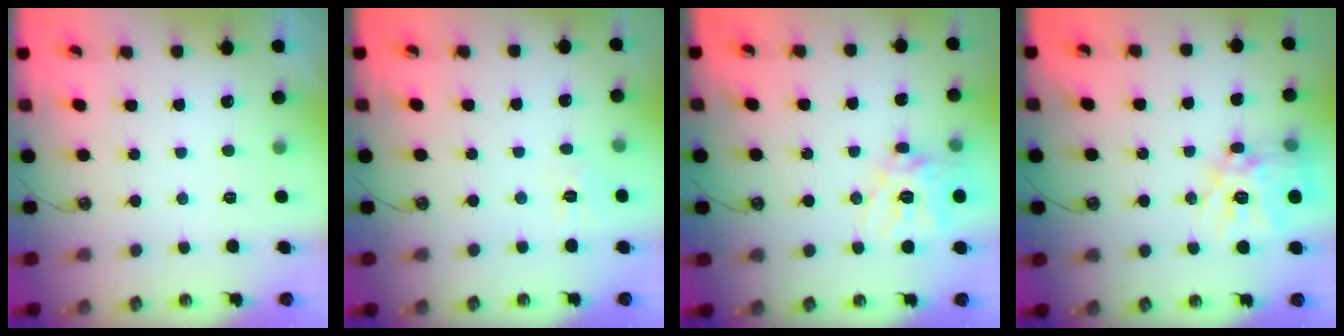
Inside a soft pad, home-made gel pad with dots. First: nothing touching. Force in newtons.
{"total": 4.1, "press": 4.1, "slide": 0.1}
{"total": 14.9, "press": 14.8, "slide": 1.9}
{"total": 15.8, "press": 15.7, "slide": 1.6}